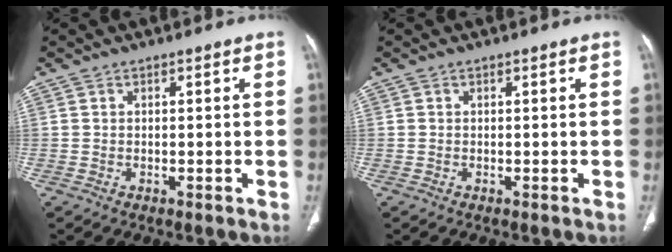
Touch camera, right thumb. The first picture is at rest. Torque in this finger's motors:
{"motor_torque": [0.23, -0.01, 0.02, -0.14, -0.04]}